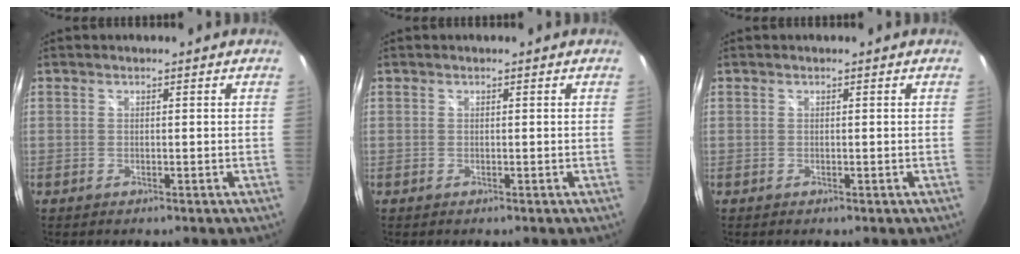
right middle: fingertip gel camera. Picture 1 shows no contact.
{"total": 0.0}
{"total": 0.0}